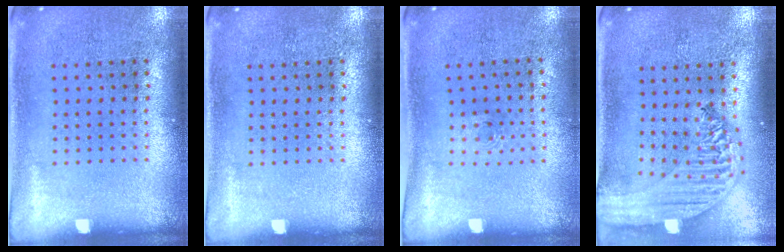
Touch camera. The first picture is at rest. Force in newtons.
{"total": 0.0}
{"total": 0.6, "press": 0.3, "slide": 0.5}
{"total": 2.4, "press": 2.1, "slide": 1.3}